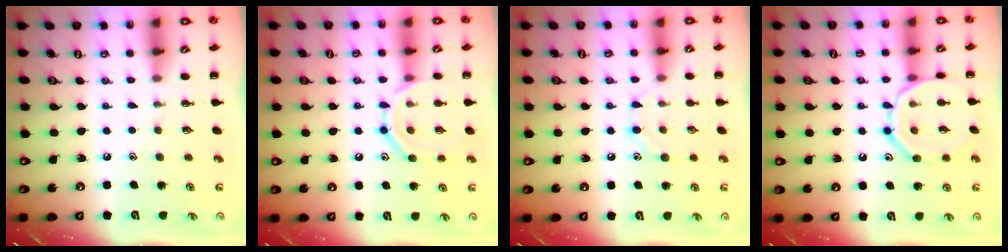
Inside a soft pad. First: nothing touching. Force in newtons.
{"total": 11.7, "press": 11.7, "slide": 1.1}
{"total": 6.9, "press": 6.7, "slide": 1.3}
{"total": 12.6, "press": 12.6, "slide": 0.5}